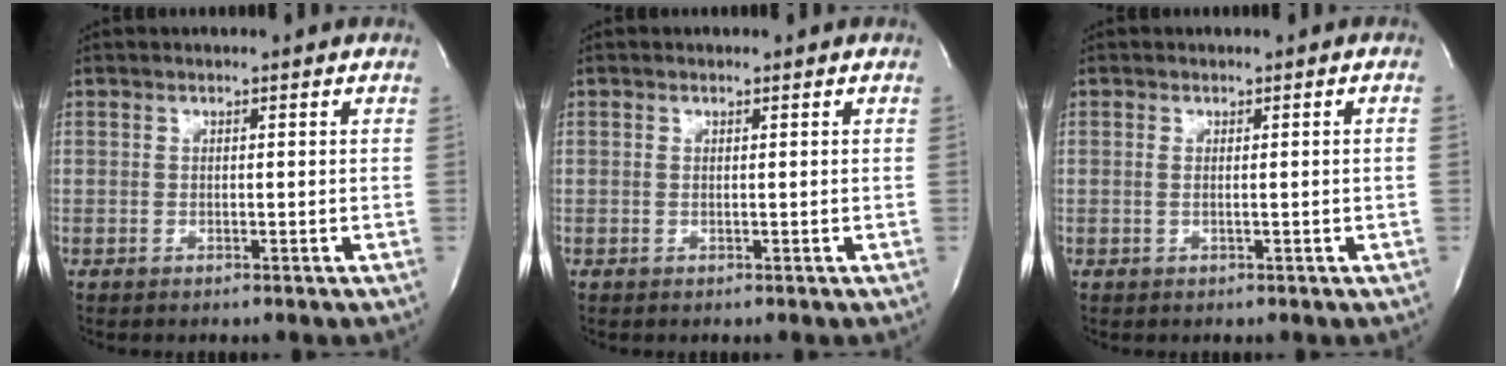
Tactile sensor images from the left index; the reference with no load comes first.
{"total": 0.0}
{"total": 1.3, "force": [0.0, -0.3, 1.3], "torque": [-0.028, 0.006, 0.005]}